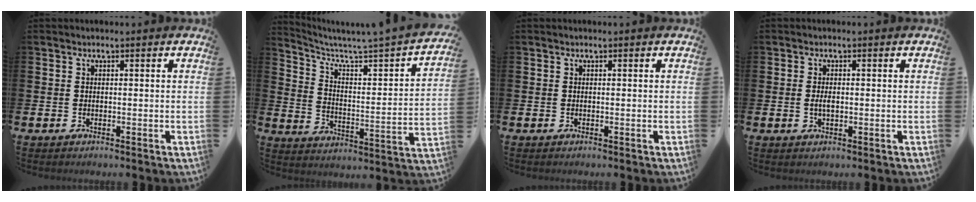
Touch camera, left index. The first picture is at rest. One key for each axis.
{"total": 4.7, "fx": 3.9, "fy": -0.1, "fz": 2.7, "tx": -0.070, "ty": -0.045, "tz": 0.050}
{"total": 0.0}
{"total": 1.7, "fx": -0.1, "fy": 0.8, "fz": 1.5, "tx": -0.025, "ty": 0.001, "tz": -0.004}